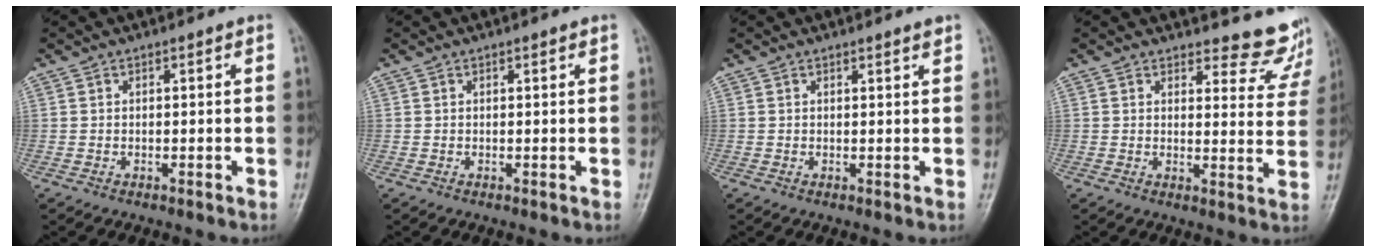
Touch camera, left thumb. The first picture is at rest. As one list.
[{"total": 0.6, "force": [0.4, 0.1, 0.4], "torque": [-0.007, -0.002, 0.006]}, {"total": 1.0, "force": [0.9, -0.1, 0.4], "torque": [-0.006, -0.010, 0.013]}, {"total": 9.0, "force": [8.7, 2.3, 0.5], "torque": [0.029, -0.090, 0.082]}]